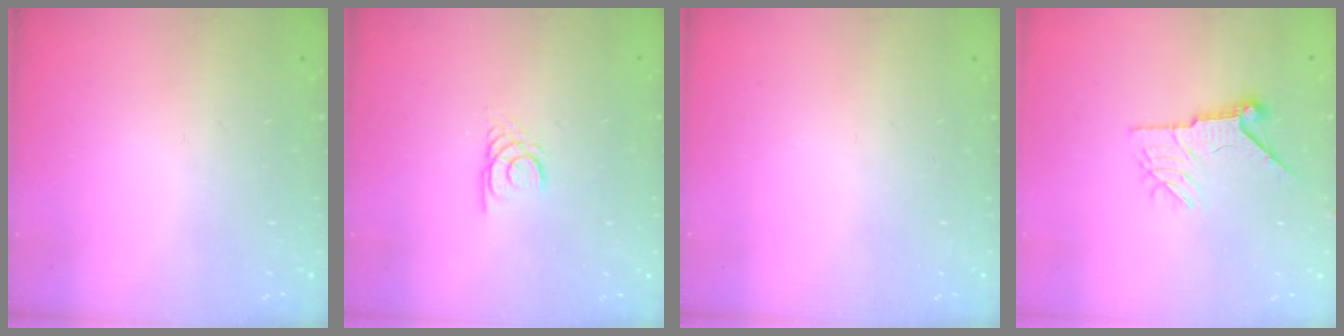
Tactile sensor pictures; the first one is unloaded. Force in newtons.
{"total": 2.2, "press": 2.2, "slide": 0.1}
{"total": 0.0}
{"total": 9.9, "press": 9.9, "slide": 1.0}